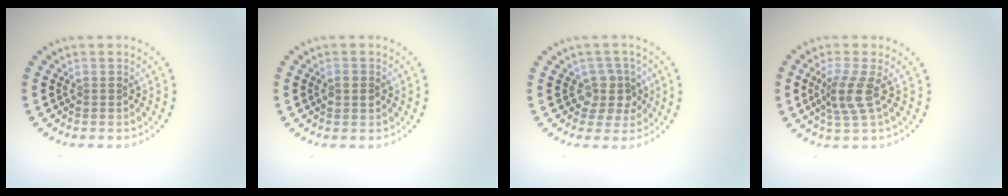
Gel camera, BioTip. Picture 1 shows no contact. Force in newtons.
{"total": 1.7, "press": 1.7, "slide": 0.1}
{"total": 3.0, "press": 2.5, "slide": 1.7}
{"total": 2.8, "press": 2.1, "slide": 1.8}